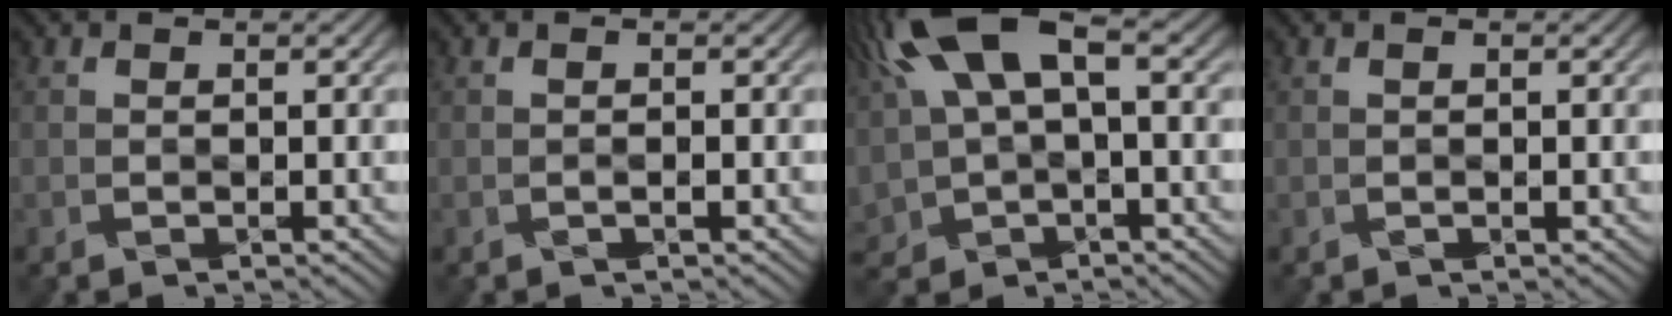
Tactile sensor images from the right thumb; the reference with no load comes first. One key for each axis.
{"total": 0.5, "fx": -0.1, "fy": 0.0, "fz": 0.5, "tx": -0.012, "ty": -0.001, "tz": -0.002}
{"total": 13.1, "fx": 3.9, "fy": 6.4, "fz": 10.7, "tx": -0.271, "ty": 0.007, "tz": 0.083}
{"total": 0.0}